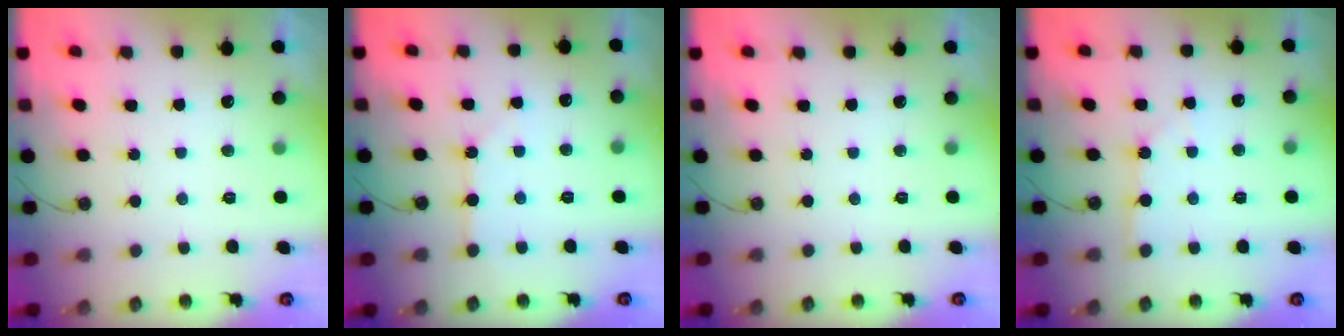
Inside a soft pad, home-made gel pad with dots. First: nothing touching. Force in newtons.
{"total": 2.6, "press": 2.5, "slide": 0.4}
{"total": 0.0}
{"total": 2.2, "press": 2.2, "slide": 0.3}